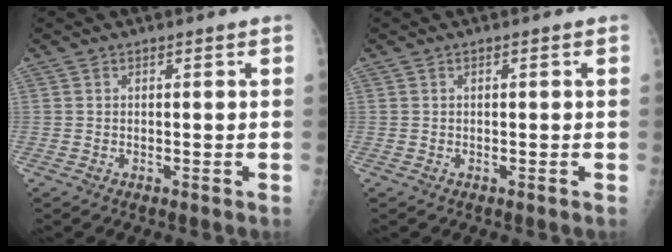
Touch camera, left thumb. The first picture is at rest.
{"total": 0.0}